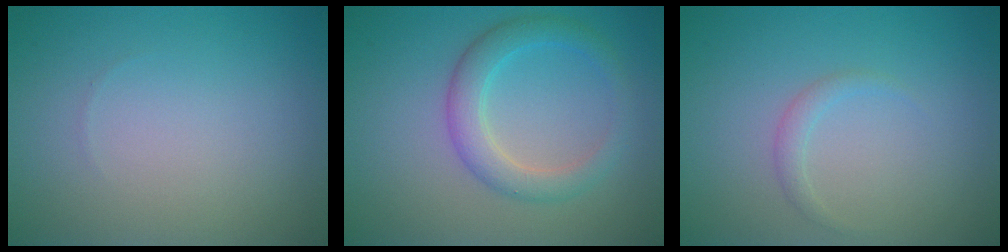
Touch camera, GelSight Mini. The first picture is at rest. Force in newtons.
{"total": 3.4, "press": 3.4, "slide": 0.1}
{"total": 1.1, "press": 1.1, "slide": 0.0}